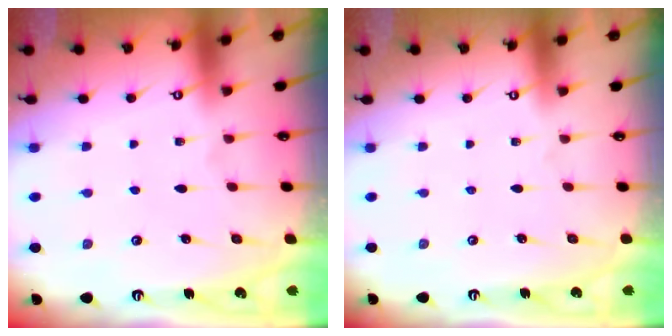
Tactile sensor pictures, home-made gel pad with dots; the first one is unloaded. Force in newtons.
{"total": 0.0}